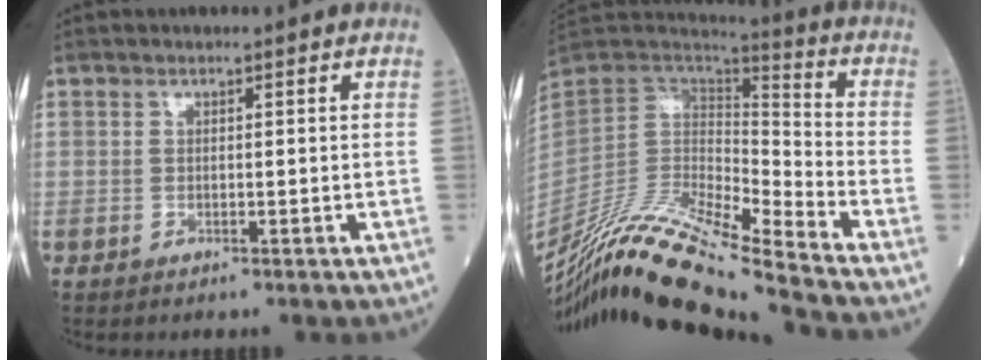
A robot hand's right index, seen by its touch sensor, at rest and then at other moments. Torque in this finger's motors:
{"motor_torque": [0.73, -0.56, 0.12, 0.04]}